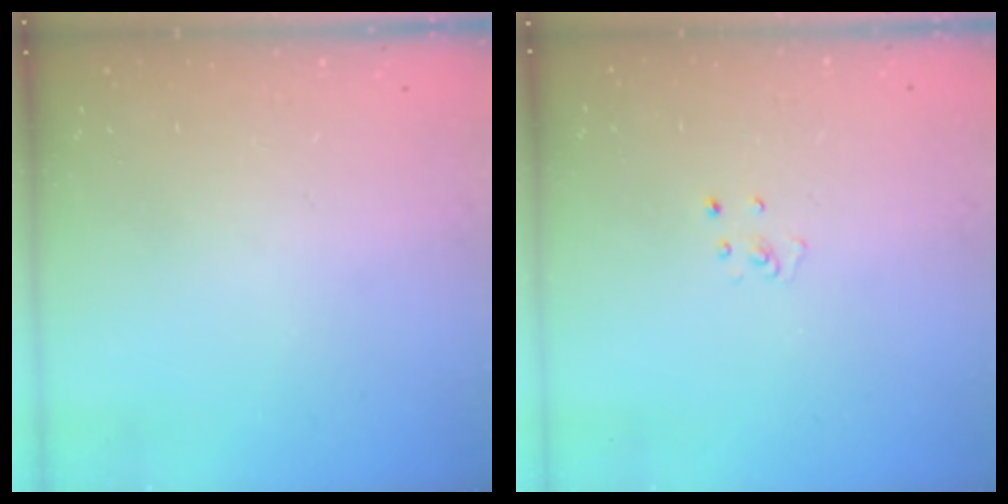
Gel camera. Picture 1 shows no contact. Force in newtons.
{"total": 2.3, "press": 2.3, "slide": 0.2}